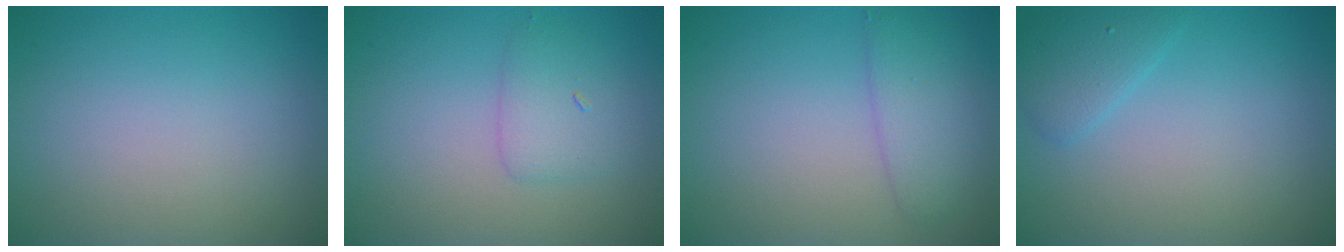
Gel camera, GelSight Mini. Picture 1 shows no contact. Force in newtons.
{"total": 2.3, "press": 2.3, "slide": 0.1}
{"total": 2.9, "press": 2.9, "slide": 0.1}
{"total": 1.8, "press": 1.8, "slide": 0.1}